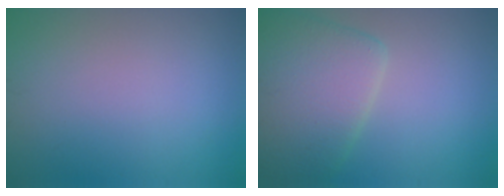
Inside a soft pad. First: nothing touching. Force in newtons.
{"total": 6.9, "press": 6.9, "slide": 0.4}